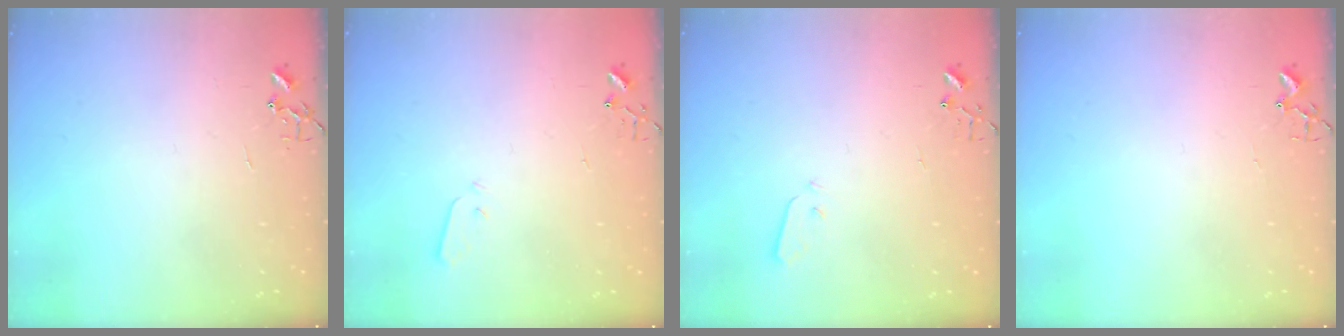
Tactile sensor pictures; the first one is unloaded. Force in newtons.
{"total": 2.8, "press": 2.7, "slide": 0.4}
{"total": 3.2, "press": 3.2, "slide": 0.1}
{"total": 1.7, "press": 1.6, "slide": 0.2}